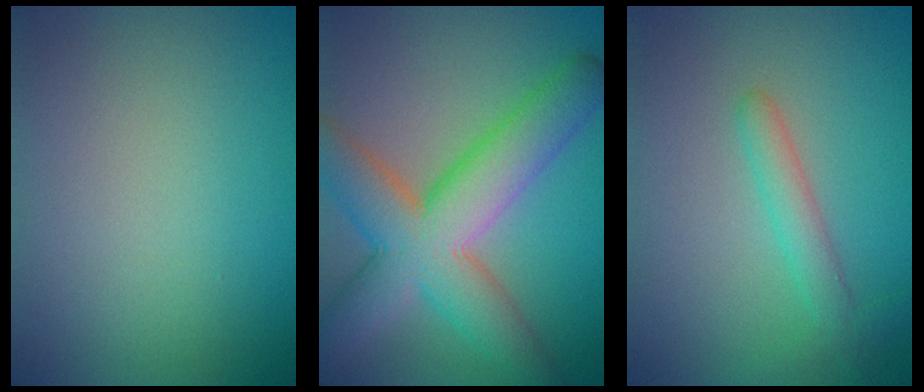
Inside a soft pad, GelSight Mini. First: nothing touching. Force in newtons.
{"total": 9.2, "press": 9.2, "slide": 0.3}
{"total": 2.4, "press": 2.4, "slide": 0.1}